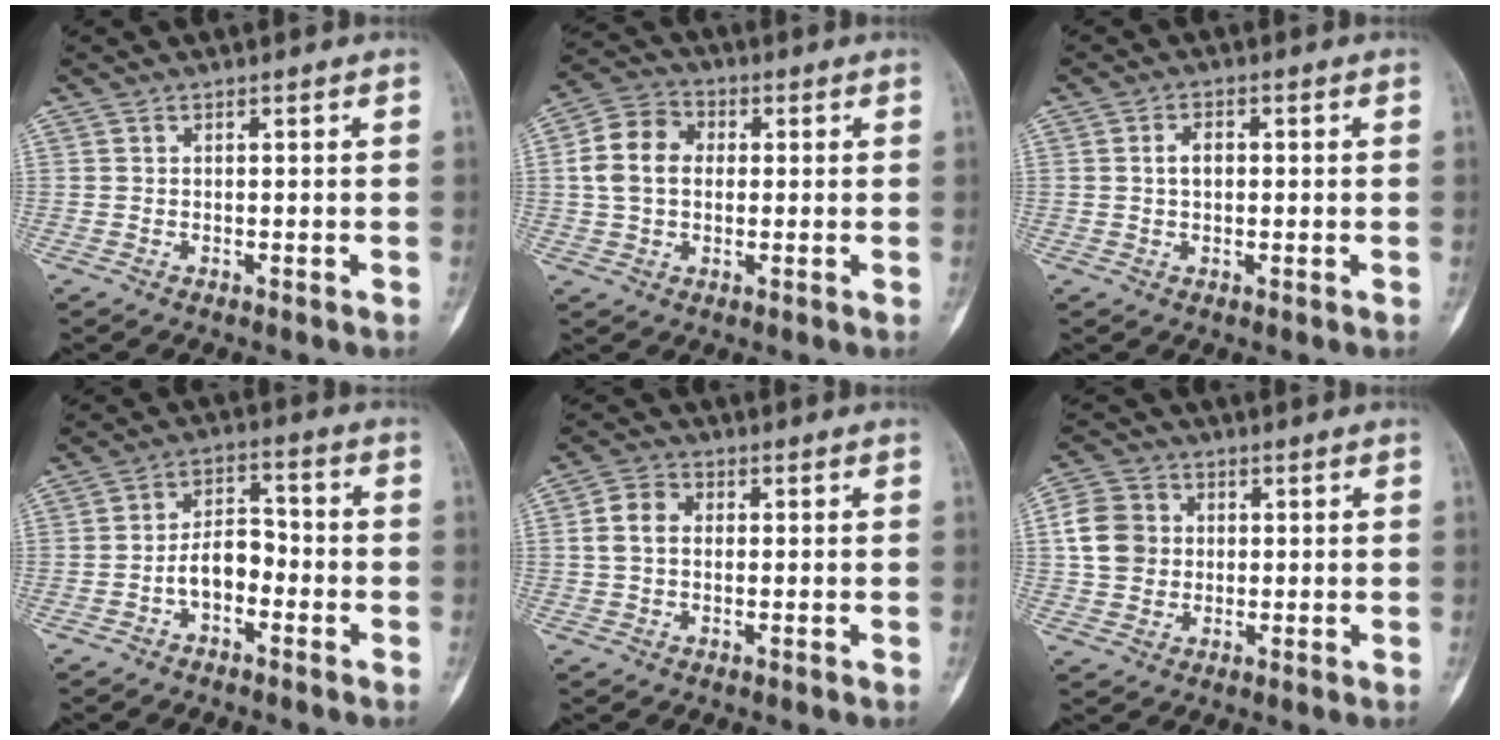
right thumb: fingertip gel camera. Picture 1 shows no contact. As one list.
[{"total": 9.5, "force": [0.8, 7.2, 6.2], "torque": [-0.106, 0.022, 0.004]}, {"total": 2.8, "force": [0.3, 1.7, 2.2], "torque": [-0.038, 0.007, 0.003]}, {"total": 6.6, "force": [-2.4, 4.0, 4.6], "torque": [-0.059, 0.035, -0.053]}, {"total": 5.1, "force": [0.3, 3.8, 3.4], "torque": [-0.062, 0.014, -0.004]}, {"total": 8.0, "force": [0.8, 7.0, 3.8], "torque": [-0.055, 0.007, 0.006]}]